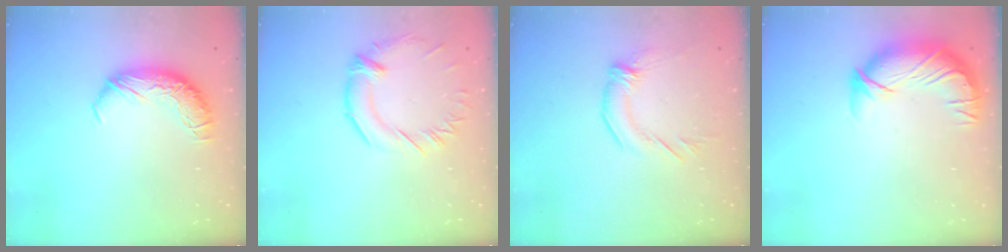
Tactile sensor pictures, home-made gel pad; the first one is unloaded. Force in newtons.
{"total": 1.2, "press": 0.6, "slide": 1.1}
{"total": 1.4, "press": 0.2, "slide": 1.4}
{"total": 3.2, "press": 0.2, "slide": 3.1}